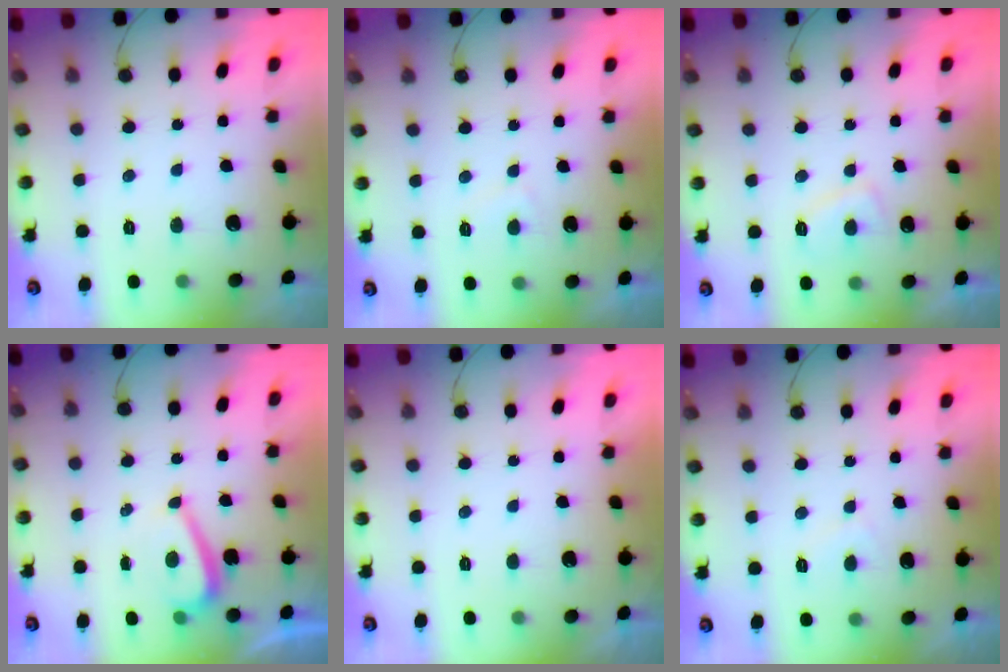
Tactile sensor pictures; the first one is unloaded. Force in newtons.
{"total": 2.8, "press": 2.7, "slide": 0.6}
{"total": 4.2, "press": 4.1, "slide": 0.8}
{"total": 3.5, "press": 3.5, "slide": 0.4}
{"total": 2.3, "press": 2.2, "slide": 0.3}
{"total": 1.1, "press": 0.9, "slide": 0.6}